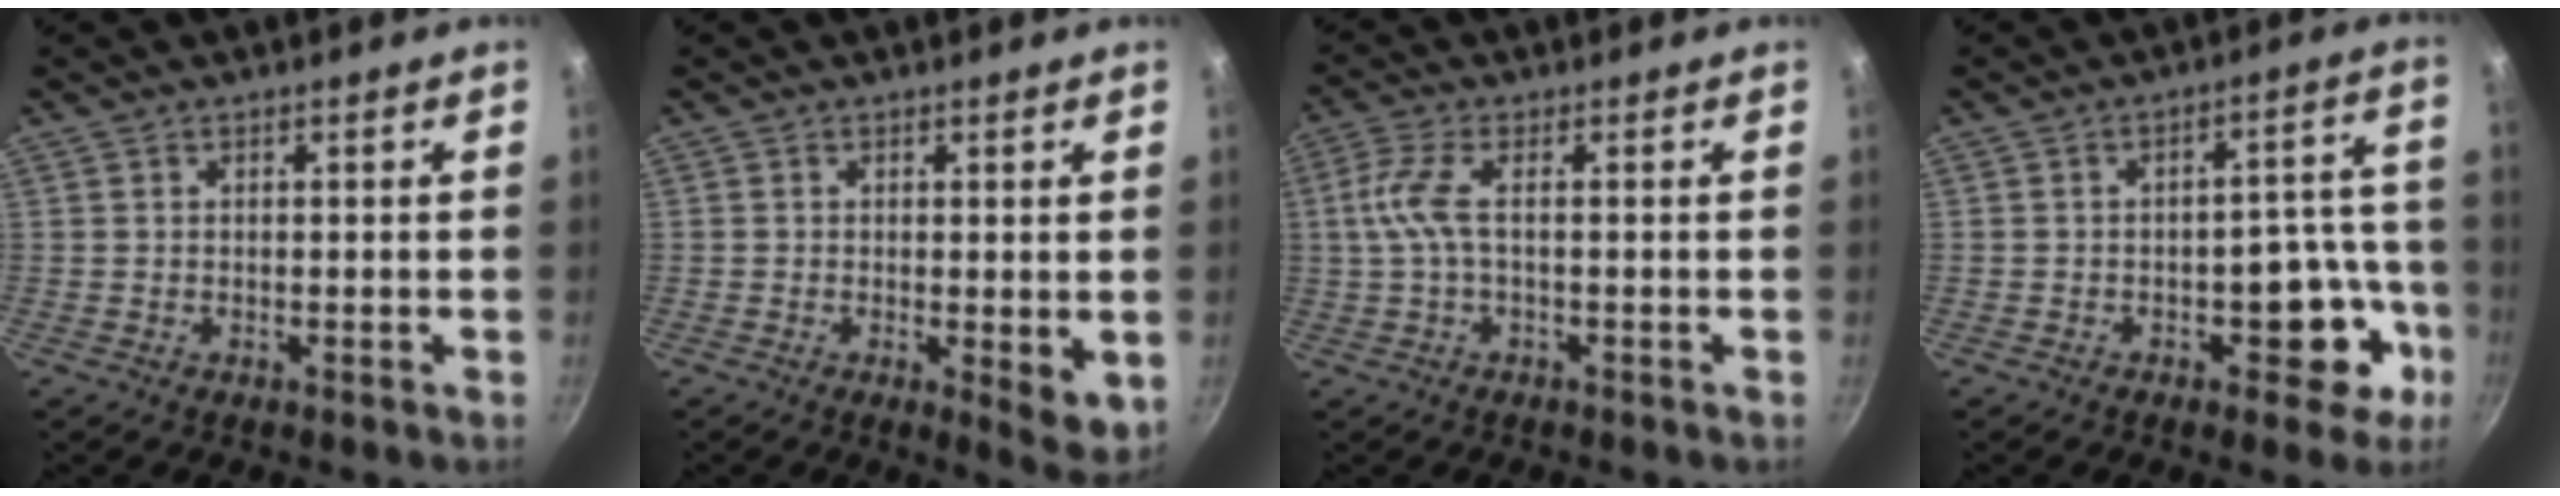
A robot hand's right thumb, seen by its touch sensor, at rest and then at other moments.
{"total": 5.2, "force": [-0.1, 2.0, 4.8], "torque": [-0.062, -0.016, 0.000]}
{"total": 5.4, "force": [-0.4, 1.6, 5.1], "torque": [-0.128, 0.011, -0.010]}
{"total": 10.5, "force": [-4.0, 6.1, 7.5], "torque": [-0.039, 0.049, -0.047]}